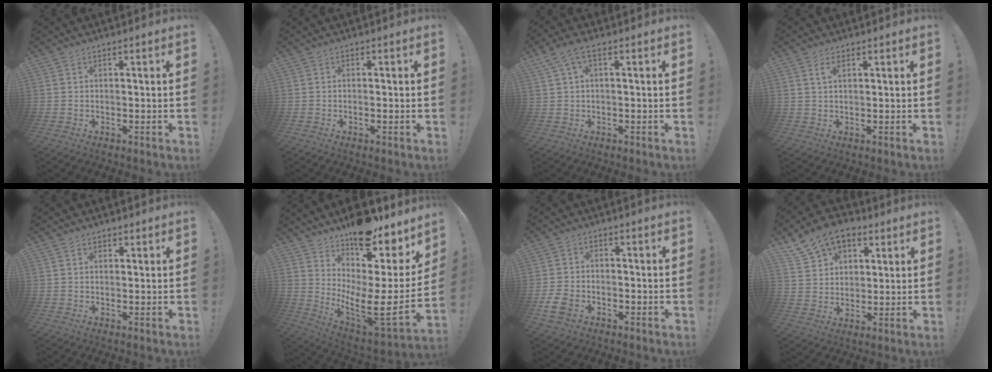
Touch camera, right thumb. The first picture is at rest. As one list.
[{"total": 0.9, "force": [-0.6, -0.1, 0.7], "torque": [-0.015, 0.001, -0.011]}, {"total": 4.5, "force": [1.4, 1.5, 4.0], "torque": [-0.080, 0.001, 0.029]}, {"total": 2.8, "force": [1.3, 1.2, 2.1], "torque": [-0.034, -0.003, 0.022]}, {"total": 1.1, "force": [0.6, 0.8, 0.4], "torque": [0.005, -0.003, 0.009]}, {"total": 18.3, "force": [10.3, 4.5, 14.4], "torque": [-0.227, -0.100, 0.170]}, {"total": 7.1, "force": [-3.5, 4.7, 4.1], "torque": [-0.093, 0.014, -0.060]}, {"total": 12.1, "force": [7.4, 8.3, 4.8], "torque": [-0.084, -0.039, 0.147]}]